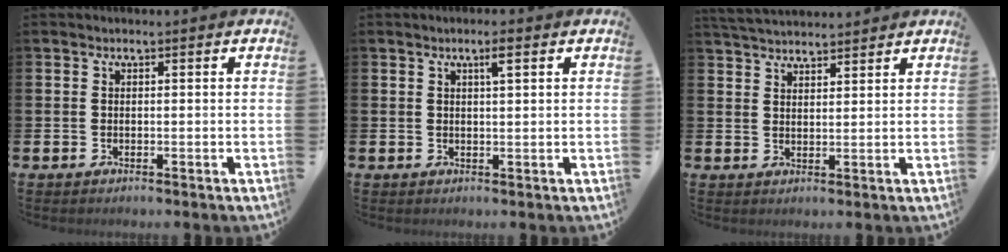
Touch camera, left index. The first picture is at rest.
{"total": 2.3, "force": [1.4, 0.3, 1.7], "torque": [-0.024, 0.000, 0.021]}
{"total": 3.9, "force": [3.8, 0.5, 0.4], "torque": [-0.014, -0.017, 0.071]}